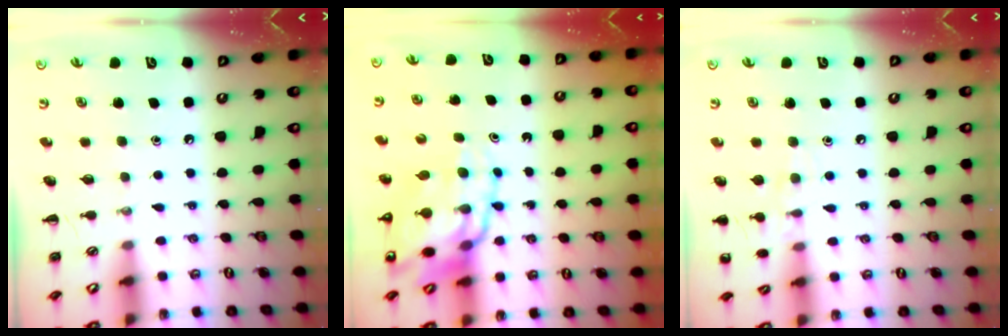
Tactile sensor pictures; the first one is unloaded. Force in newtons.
{"total": 15.5, "press": 14.9, "slide": 4.0}
{"total": 7.9, "press": 7.6, "slide": 2.1}